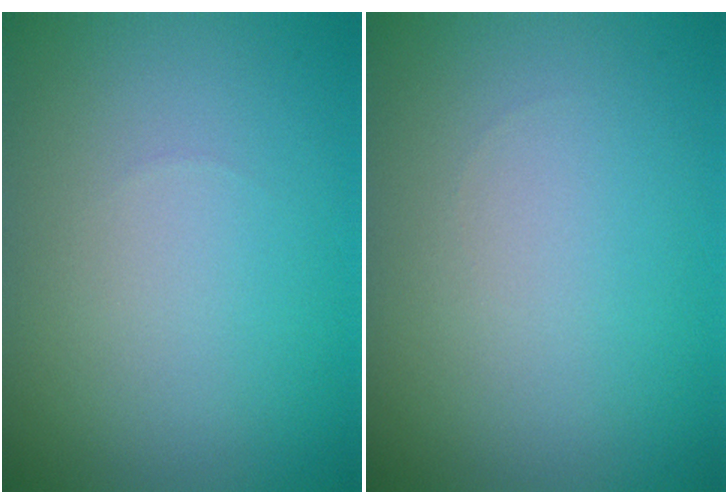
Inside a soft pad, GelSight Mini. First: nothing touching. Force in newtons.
{"total": 0.0}